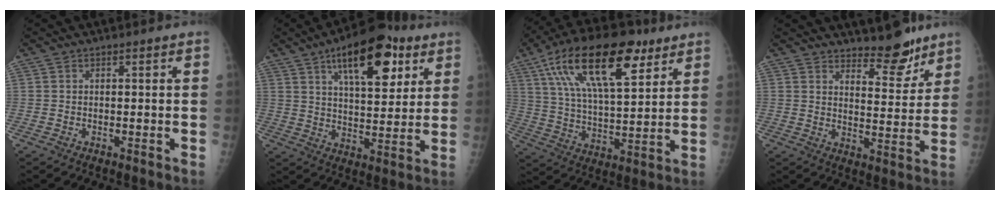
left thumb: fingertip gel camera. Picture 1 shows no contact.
{"total": 17.8, "force": [8.9, 7.7, 13.4], "torque": [-0.158, -0.026, 0.136]}
{"total": 22.4, "force": [11.4, 9.1, 17.0], "torque": [-0.279, -0.017, 0.197]}
{"total": 8.2, "force": [7.1, 2.7, 3.1], "torque": [-0.015, -0.060, 0.112]}